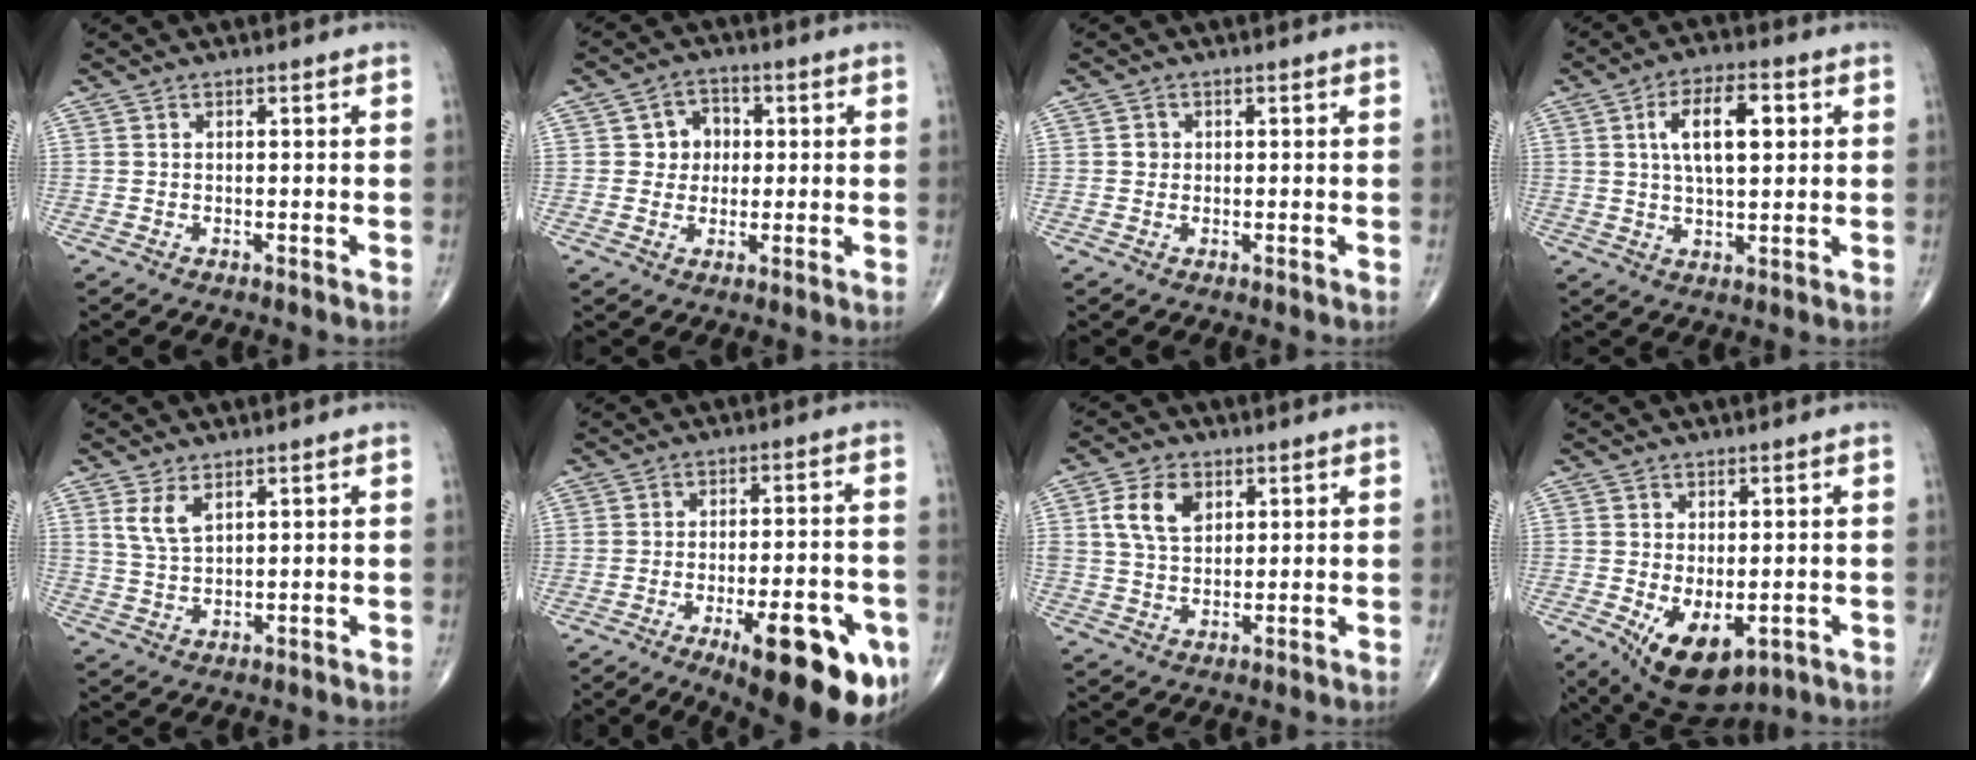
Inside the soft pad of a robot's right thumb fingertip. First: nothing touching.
{"total": 4.3, "force": [0.2, 3.9, 1.7], "torque": [0.005, 0.010, -0.005]}
{"total": 1.3, "force": [0.1, 1.2, 0.4], "torque": [0.000, 0.002, 0.001]}
{"total": 10.6, "force": [2.7, 4.7, 9.1], "torque": [-0.144, 0.005, 0.045]}
{"total": 4.5, "force": [2.4, 2.0, 3.3], "torque": [-0.064, -0.010, 0.055]}
{"total": 19.6, "force": [-8.9, 6.7, 16.1], "torque": [-0.159, 0.028, -0.113]}
{"total": 8.0, "force": [2.8, 5.3, 5.2], "torque": [-0.087, -0.006, 0.054]}
{"total": 10.0, "force": [-3.0, 5.6, 7.8], "torque": [-0.116, -0.012, -0.029]}